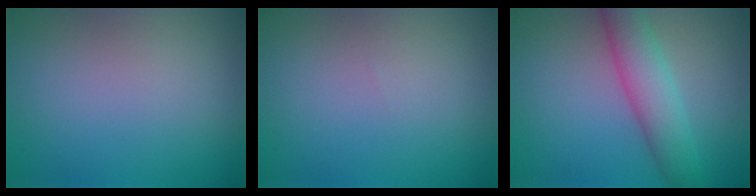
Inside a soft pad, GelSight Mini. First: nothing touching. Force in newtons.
{"total": 0.0}
{"total": 5.1, "press": 5.1, "slide": 0.1}